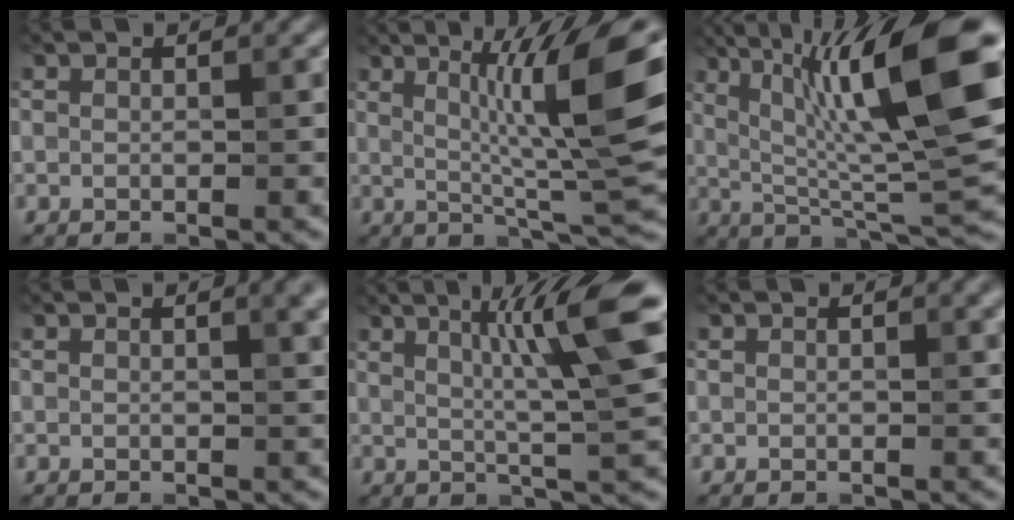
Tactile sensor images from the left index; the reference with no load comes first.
{"total": 11.0, "force": [2.1, 1.6, 10.7], "torque": [-0.146, 0.005, 0.039]}
{"total": 14.4, "force": [3.9, 2.9, 13.5], "torque": [-0.201, 0.018, 0.061]}
{"total": 2.7, "force": [1.1, 0.9, 2.2], "torque": [-0.014, 0.006, 0.011]}
{"total": 9.1, "force": [2.7, 1.1, 8.6], "torque": [-0.121, 0.012, 0.043]}
{"total": 1.3, "force": [0.6, 0.4, 1.1], "torque": [-0.010, 0.003, 0.006]}